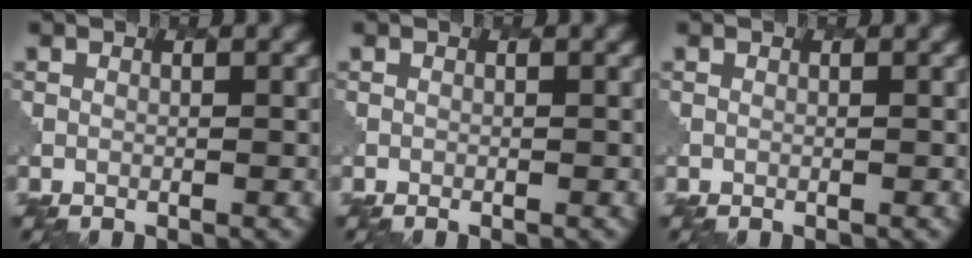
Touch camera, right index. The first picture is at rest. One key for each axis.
{"total": 0.0}
{"total": 0.0}